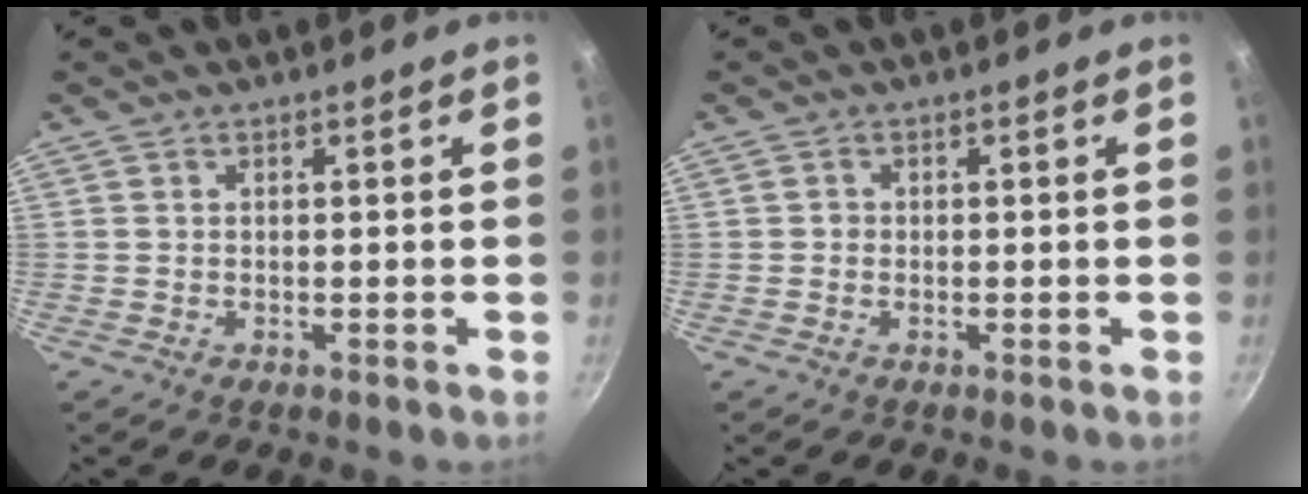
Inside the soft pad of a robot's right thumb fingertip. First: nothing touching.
{"total": 0.8, "force": [-0.1, 0.8, 0.2], "torque": [-0.001, 0.003, -0.004]}